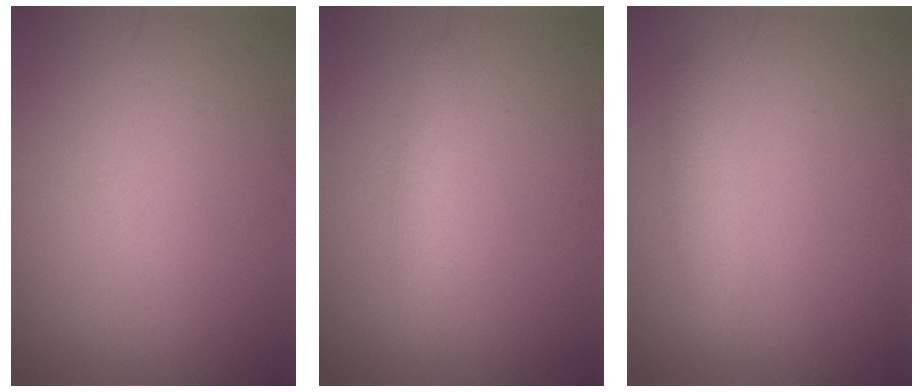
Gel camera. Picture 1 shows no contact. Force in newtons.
{"total": 2.0, "press": 2.0, "slide": 0.1}
{"total": 1.6, "press": 1.6, "slide": 0.0}